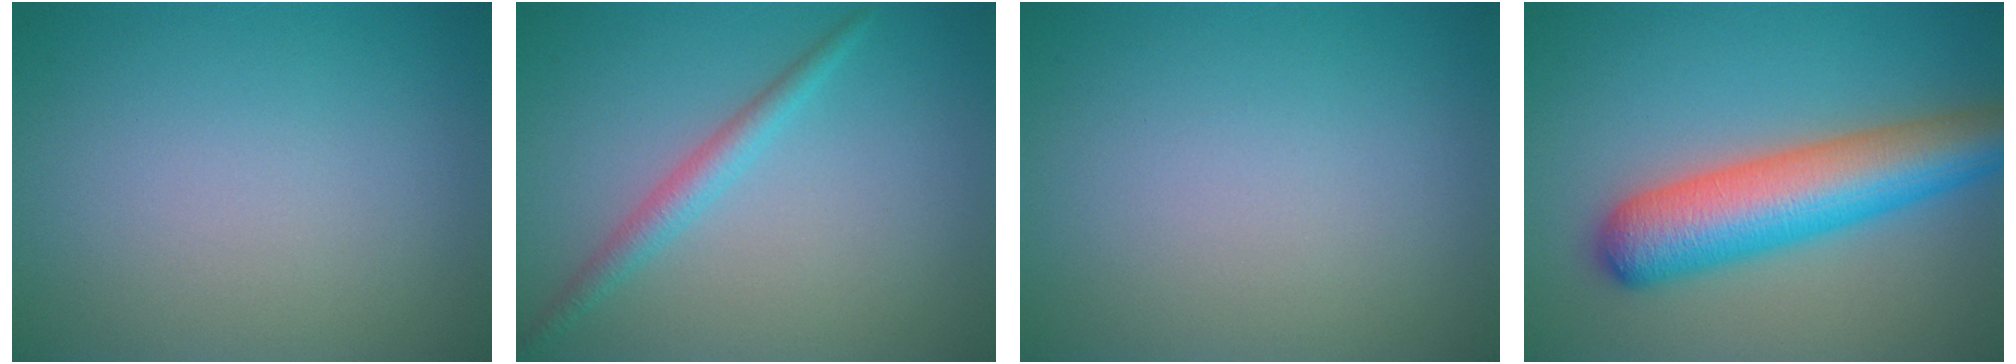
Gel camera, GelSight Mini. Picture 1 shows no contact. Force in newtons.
{"total": 2.1, "press": 2.1, "slide": 0.1}
{"total": 0.0}
{"total": 8.7, "press": 8.7, "slide": 0.4}